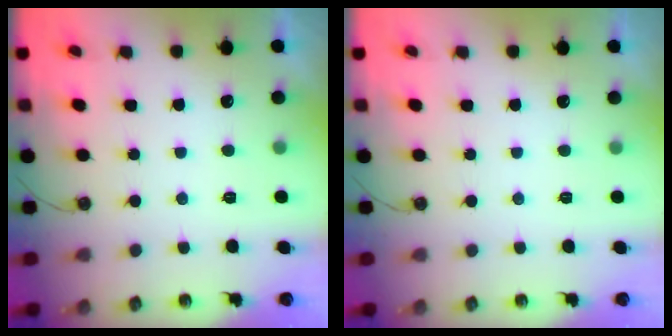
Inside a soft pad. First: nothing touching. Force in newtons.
{"total": 0.0}